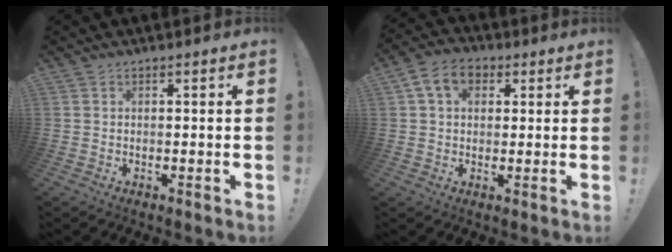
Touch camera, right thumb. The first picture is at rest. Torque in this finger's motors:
{"motor_torque": [0.09, 0.09, 0.06, 0.05, 0.00]}